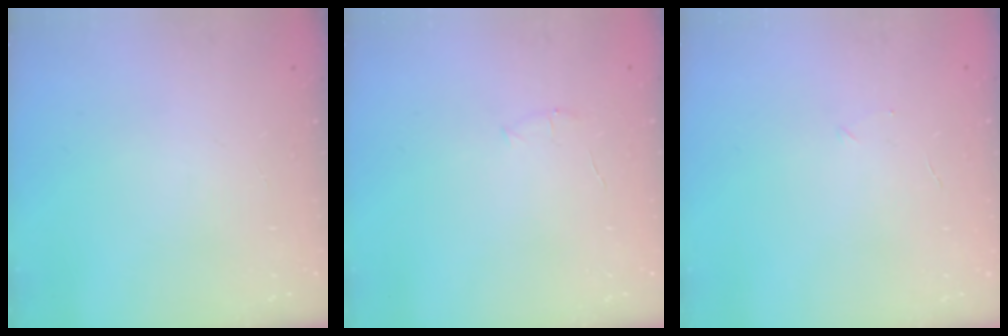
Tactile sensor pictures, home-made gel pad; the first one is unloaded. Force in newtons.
{"total": 3.6, "press": 3.4, "slide": 1.0}
{"total": 2.5, "press": 2.3, "slide": 0.8}